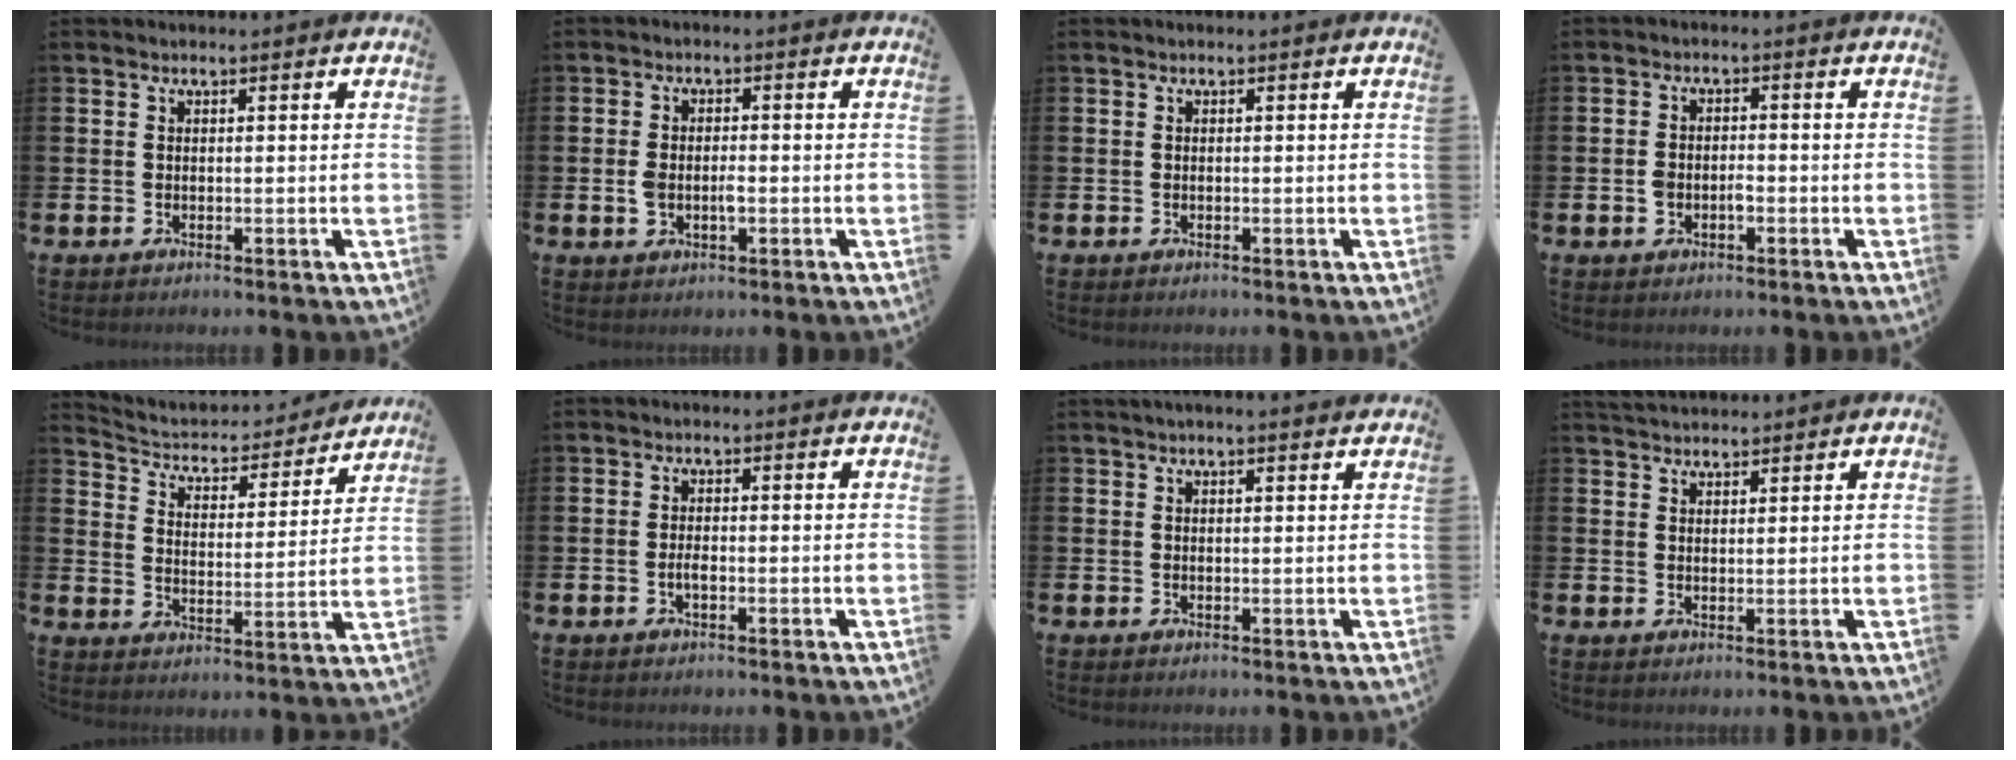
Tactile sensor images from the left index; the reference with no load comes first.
{"total": 2.5, "force": [-0.3, 1.4, 2.0], "torque": [-0.027, -0.001, -0.008]}
{"total": 0.0}
{"total": 2.2, "force": [-0.6, 1.4, 1.5], "torque": [-0.016, -0.001, -0.016]}
{"total": 4.5, "force": [4.2, 1.5, 0.8], "torque": [-0.046, -0.037, 0.064]}
{"total": 1.3, "force": [-0.5, 0.5, 1.1], "torque": [-0.017, -0.002, -0.010]}
{"total": 1.3, "force": [1.2, 0.0, 0.6], "torque": [-0.003, -0.003, 0.019]}
{"total": 2.5, "force": [2.5, 0.5, 0.2], "torque": [0.001, -0.011, 0.044]}